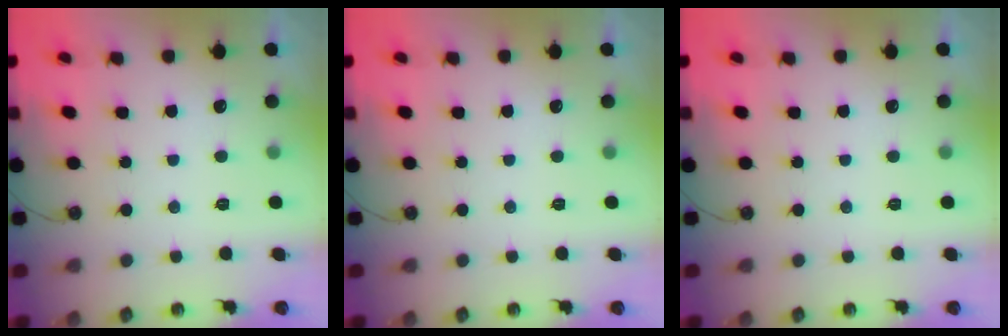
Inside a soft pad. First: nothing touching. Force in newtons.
{"total": 0.0}
{"total": 0.0}